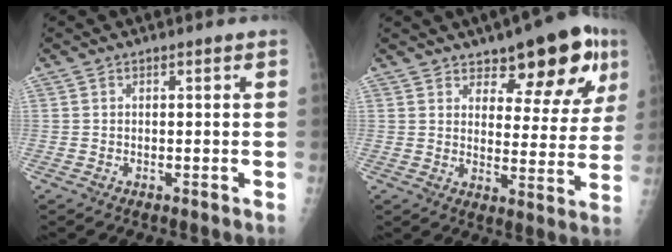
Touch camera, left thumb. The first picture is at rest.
{"total": 14.7, "force": [8.6, 6.1, 10.2], "torque": [-0.080, -0.037, 0.120]}